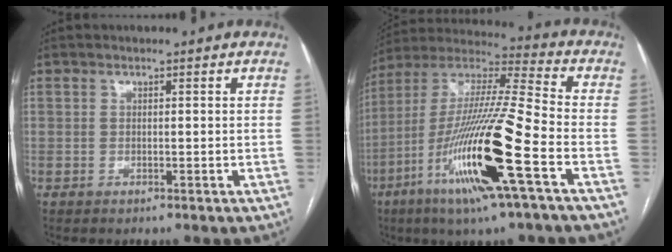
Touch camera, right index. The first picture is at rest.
{"total": 21.0, "force": [-8.2, 0.4, 19.3], "torque": [-0.401, -0.029, -0.158]}